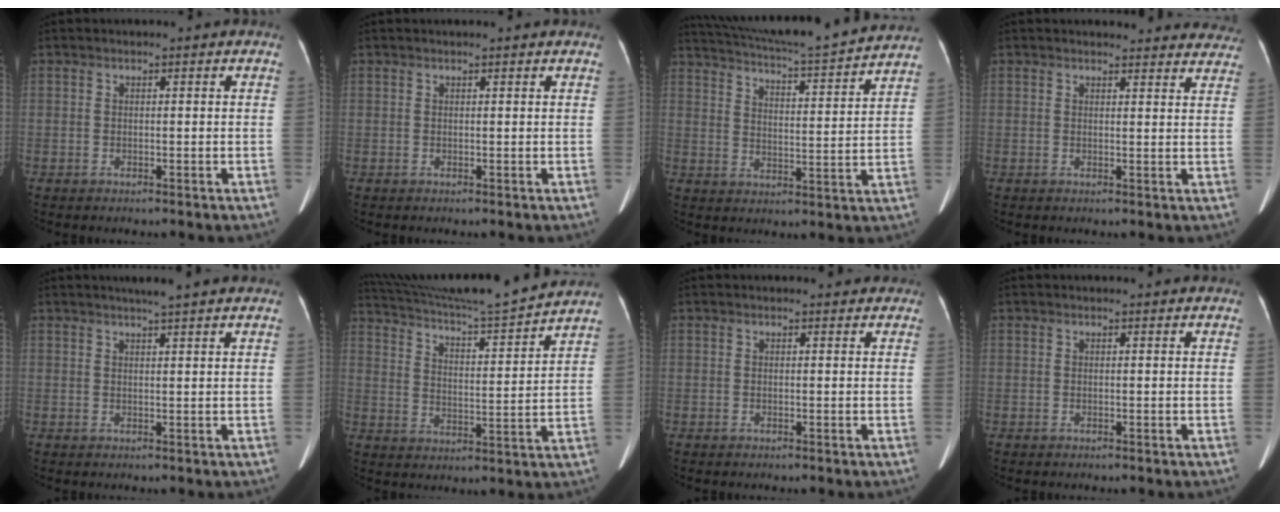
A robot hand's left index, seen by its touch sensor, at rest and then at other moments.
{"total": 2.1, "force": [1.9, 0.2, 0.8], "torque": [-0.013, 0.016, 0.021]}
{"total": 19.5, "force": [18.2, -0.1, 7.1], "torque": [-0.131, -0.013, 0.253]}
{"total": 15.5, "force": [14.9, 3.4, 2.5], "torque": [0.002, -0.028, 0.145]}
{"total": 4.5, "force": [3.8, -0.4, 2.4], "torque": [-0.034, 0.011, 0.051]}
{"total": 19.3, "force": [18.0, -1.3, 6.7], "torque": [-0.128, -0.029, 0.270]}
{"total": 1.9, "force": [1.7, 0.8, 0.3], "torque": [-0.003, 0.004, 0.010]}
{"total": 1.0, "force": [1.0, 0.2, 0.1], "torque": [-0.011, 0.005, 0.011]}